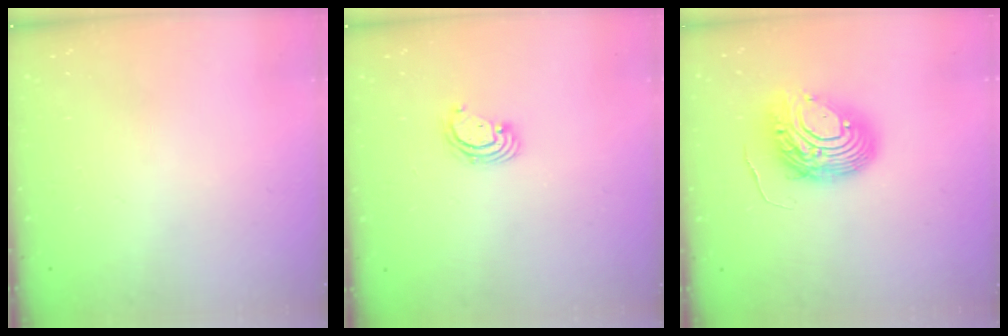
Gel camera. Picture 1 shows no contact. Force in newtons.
{"total": 3.1, "press": 3.1, "slide": 0.1}
{"total": 10.5, "press": 10.5, "slide": 0.9}